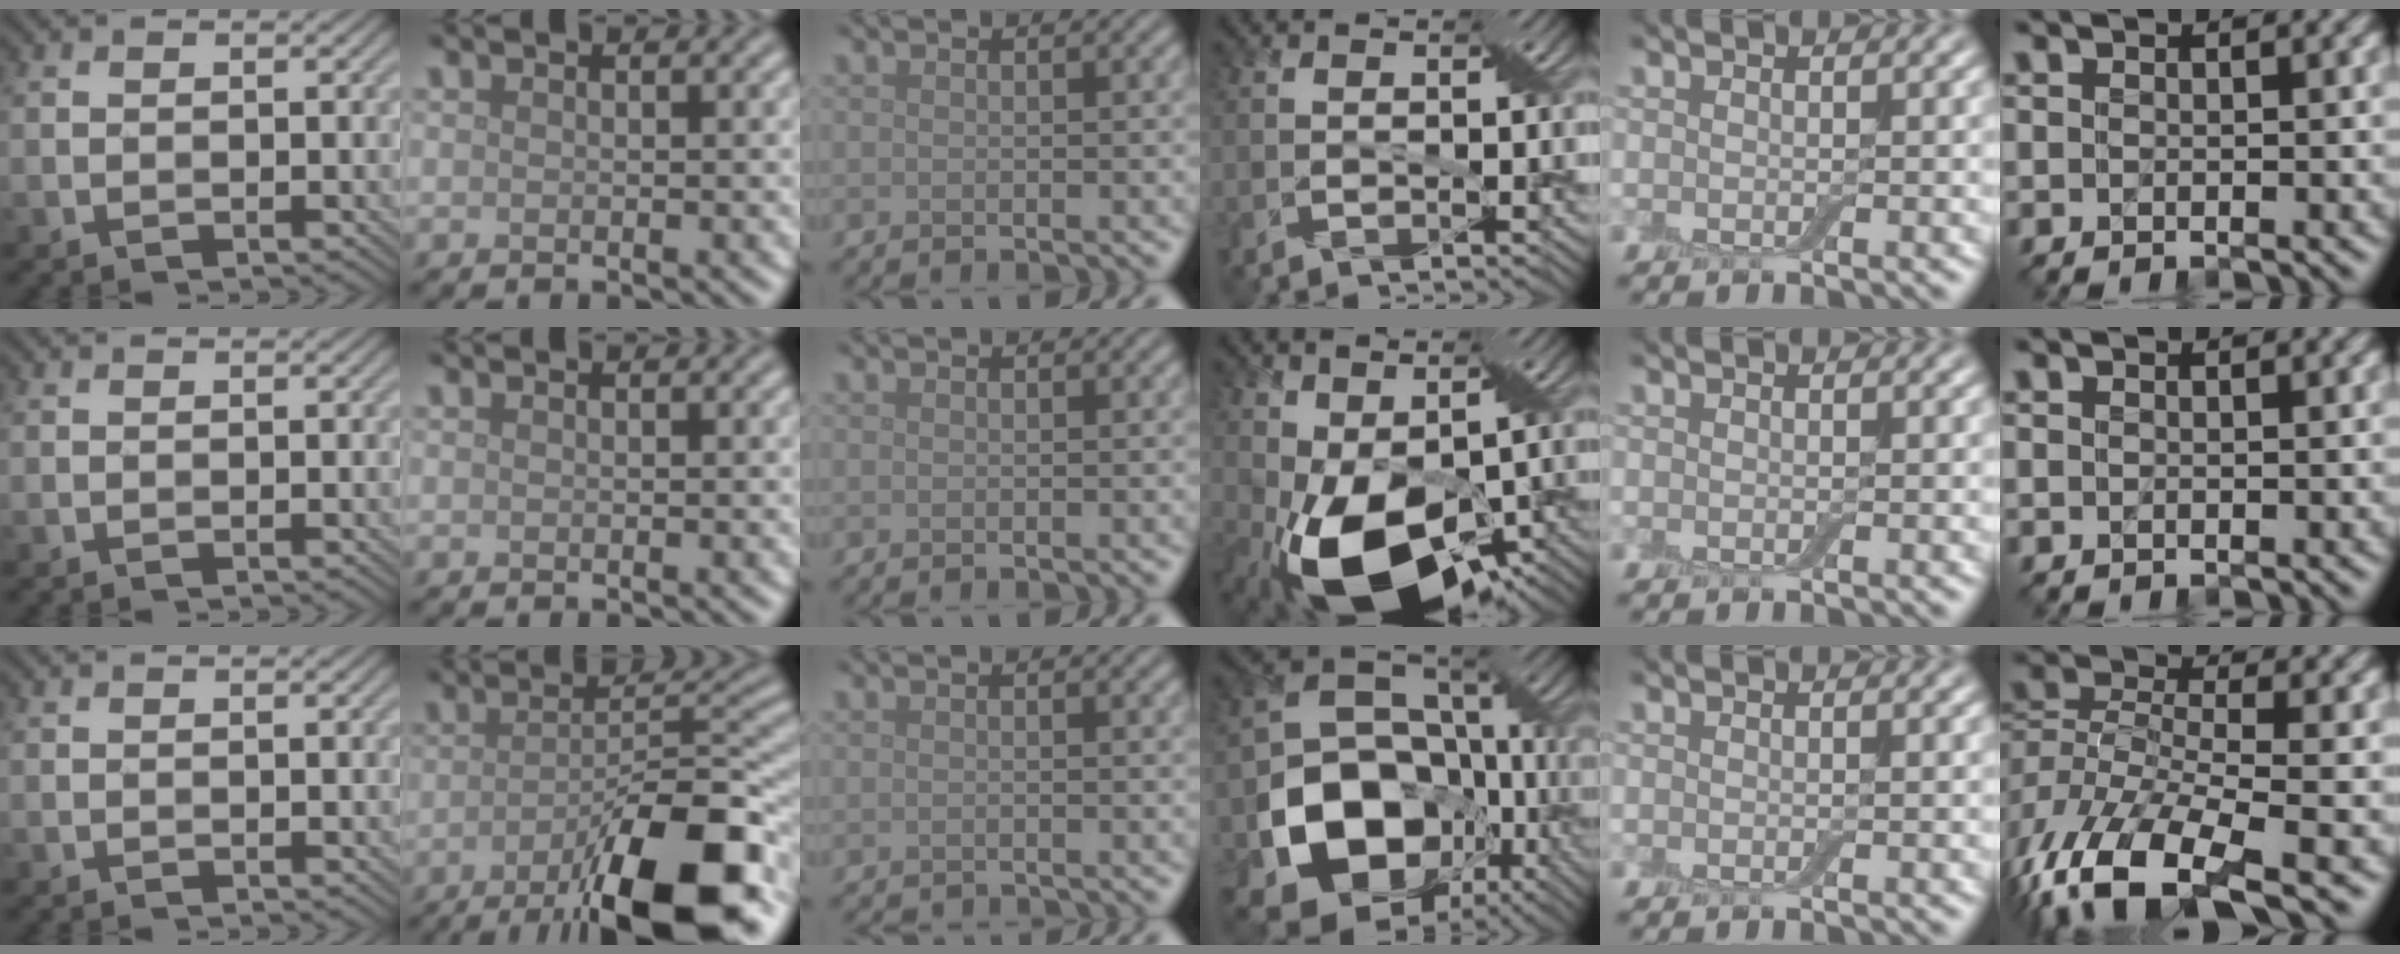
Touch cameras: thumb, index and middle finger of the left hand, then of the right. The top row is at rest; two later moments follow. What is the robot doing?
{"motion": "cut", "object": "cling film"}